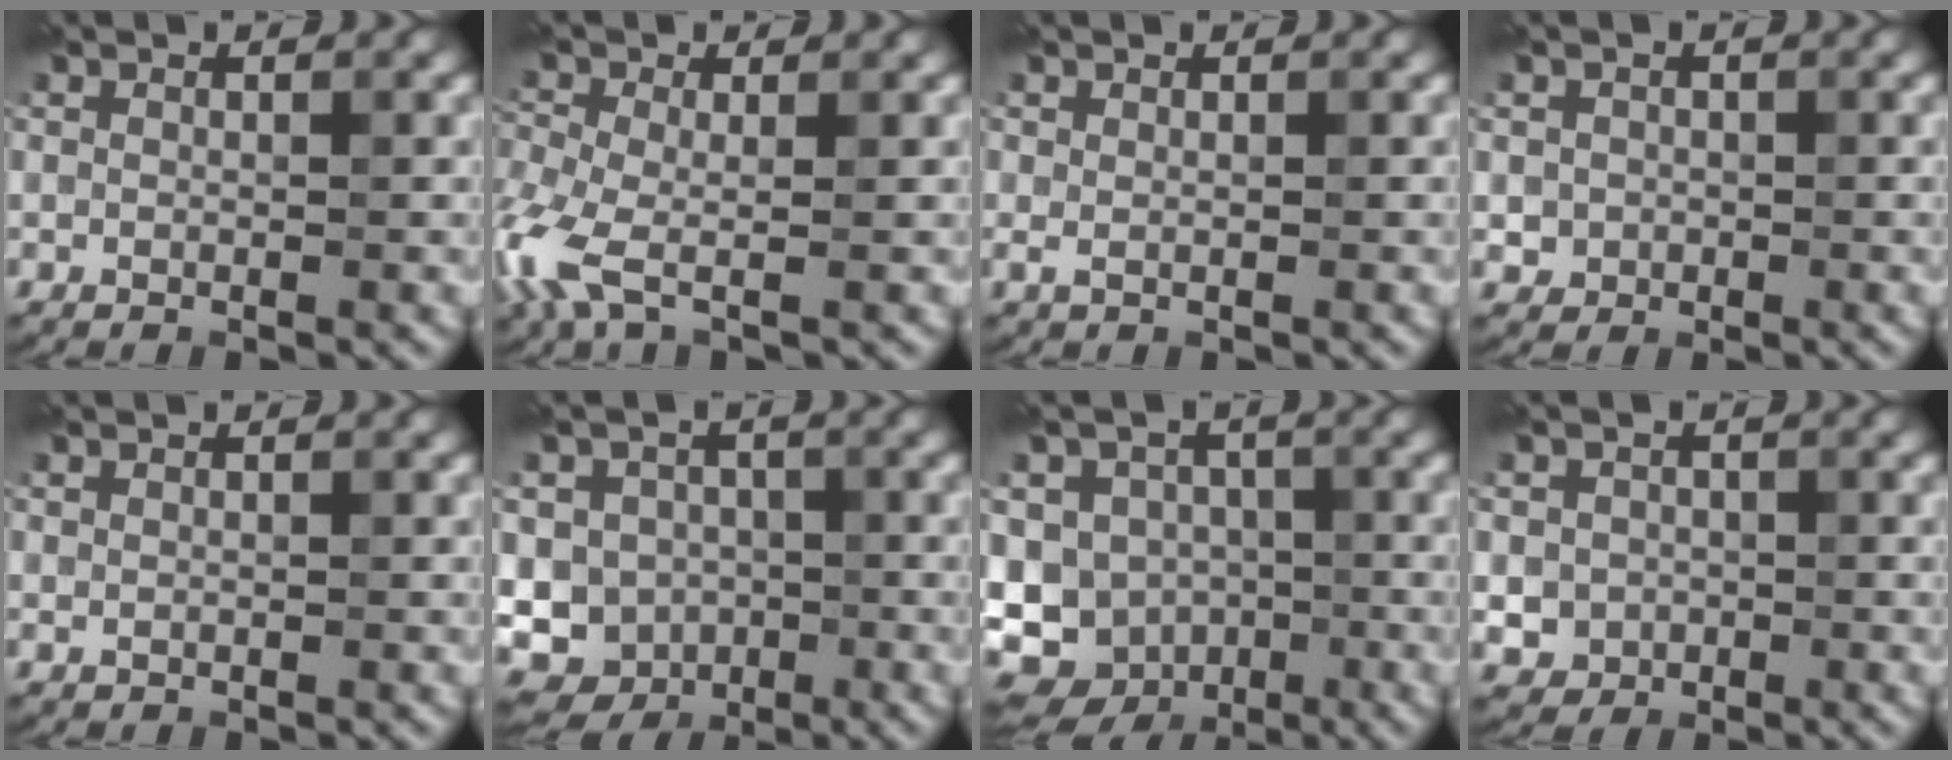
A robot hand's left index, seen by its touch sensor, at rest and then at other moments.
{"total": 5.1, "force": [-2.0, 2.3, 4.1], "torque": [-0.112, -0.009, -0.052]}
{"total": 0.8, "force": [0.1, 0.4, 0.7], "torque": [-0.017, 0.000, 0.002]}
{"total": 1.3, "force": [-0.1, 1.3, 0.1], "torque": [0.009, -0.004, -0.001]}
{"total": 0.0}
{"total": 8.1, "force": [-1.7, 7.6, 2.1], "torque": [-0.020, 0.010, -0.059]}
{"total": 10.9, "force": [-4.1, 9.5, 3.4], "torque": [-0.055, -0.005, -0.089]}
{"total": 2.4, "force": [-0.3, 2.3, 0.6], "torque": [0.002, -0.004, -0.004]}